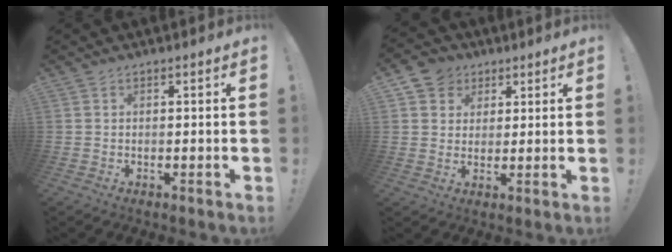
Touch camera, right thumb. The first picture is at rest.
{"total": 6.6, "force": [3.0, 5.7, 1.4], "torque": [-0.025, -0.014, 0.061]}